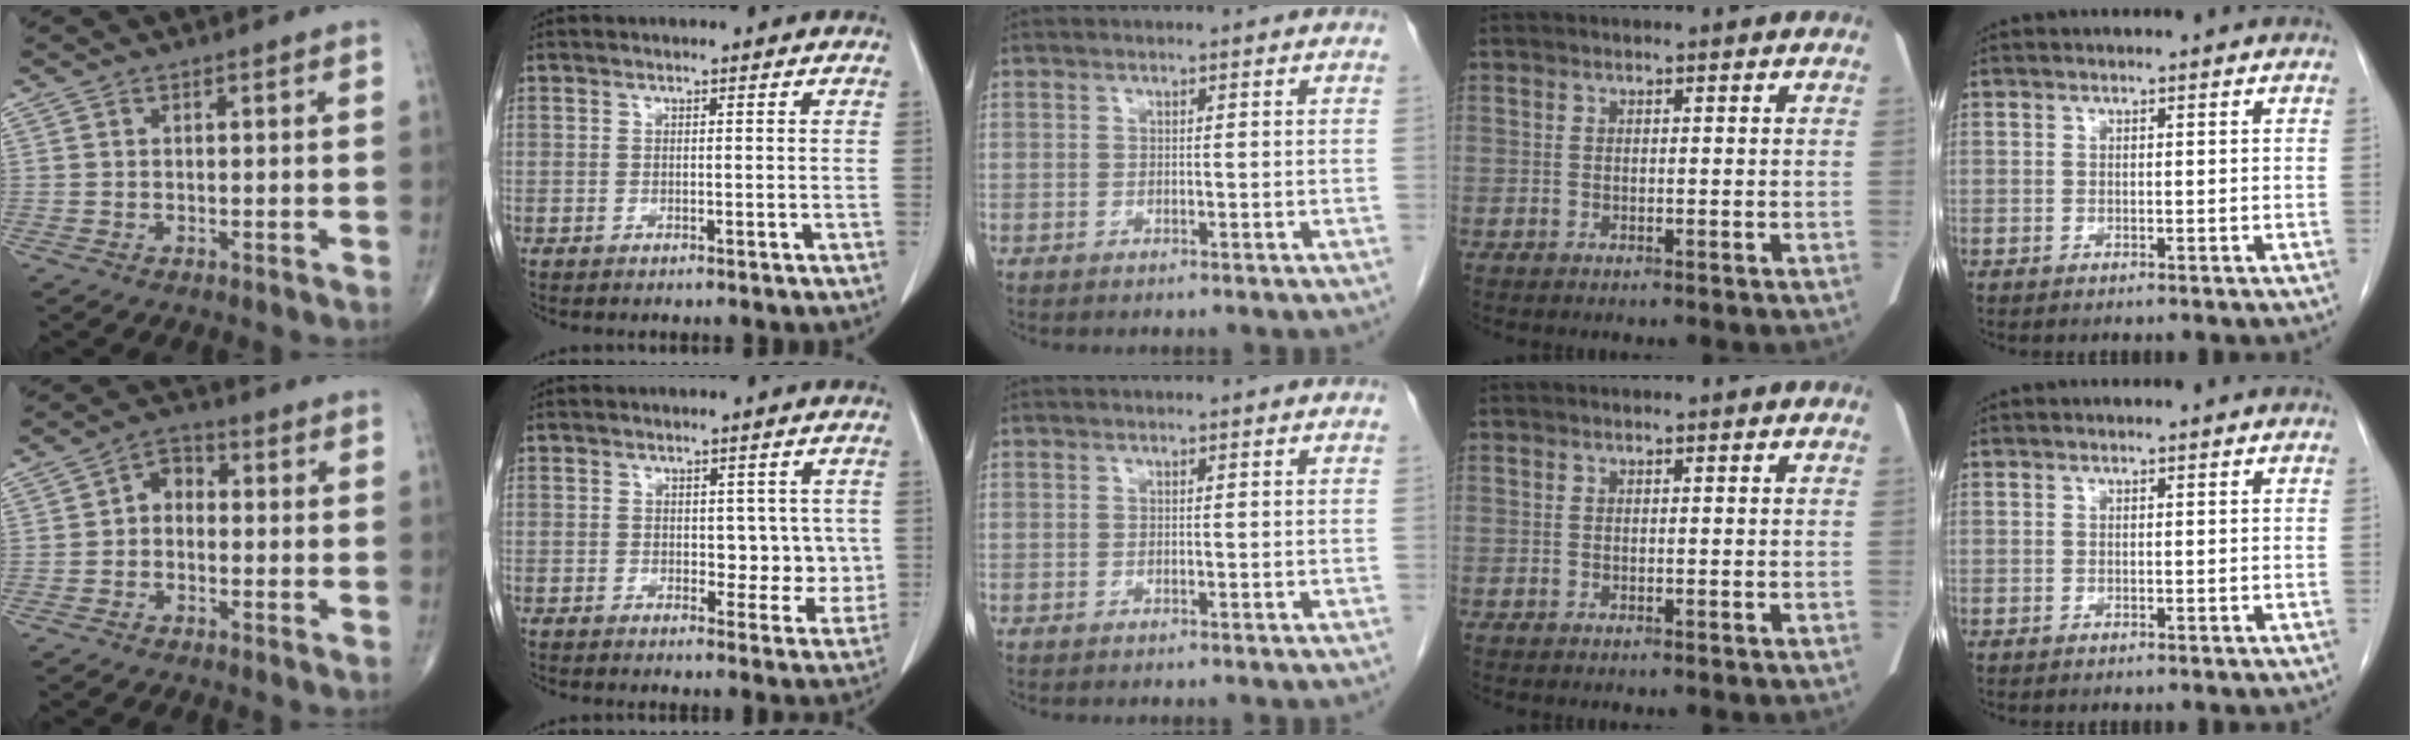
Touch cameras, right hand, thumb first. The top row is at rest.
{"thumb": {"total": 4.4, "force": [-0.4, 3.4, 2.8], "torque": [-0.024, 0.020, -0.024]}, "index": {"total": 5.2, "force": [0.3, 3.4, 3.9], "torque": [-0.027, 0.005, 0.010]}}